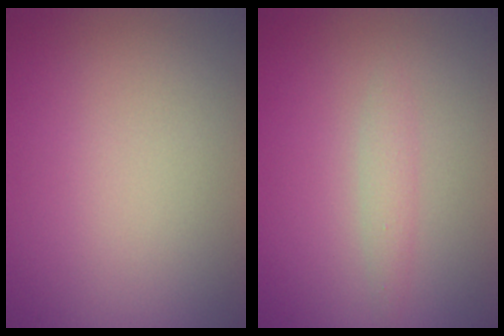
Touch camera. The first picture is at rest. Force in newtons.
{"total": 1.2, "press": 1.2, "slide": 0.0}